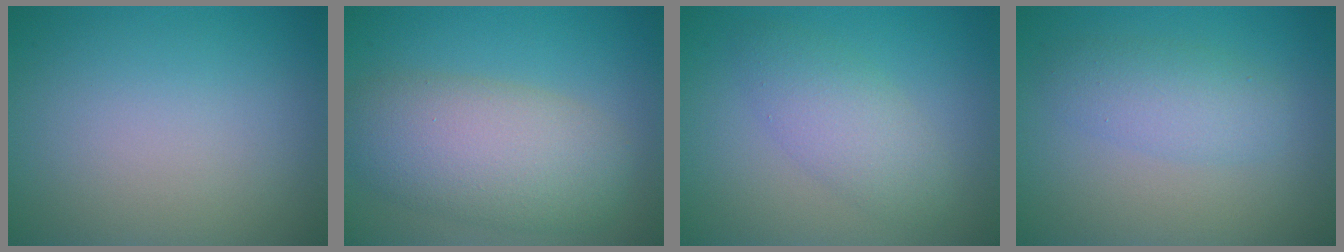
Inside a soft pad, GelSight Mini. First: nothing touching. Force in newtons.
{"total": 7.5, "press": 7.5, "slide": 0.4}
{"total": 3.4, "press": 3.4, "slide": 0.1}
{"total": 3.0, "press": 3.0, "slide": 0.1}